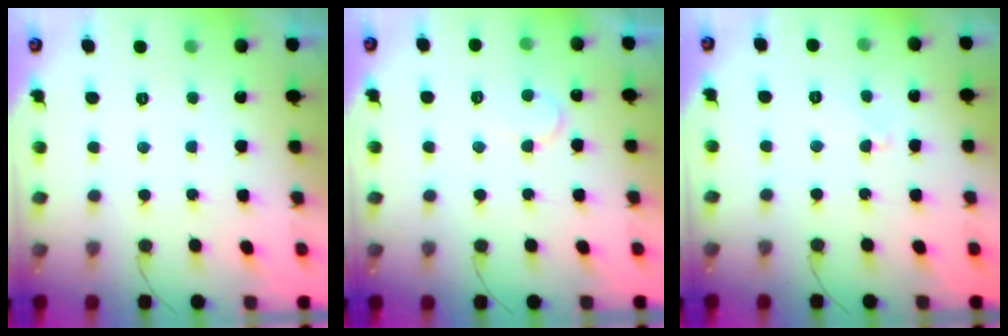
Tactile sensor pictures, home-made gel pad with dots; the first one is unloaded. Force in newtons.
{"total": 6.3, "press": 6.3, "slide": 0.5}
{"total": 3.2, "press": 3.2, "slide": 0.4}